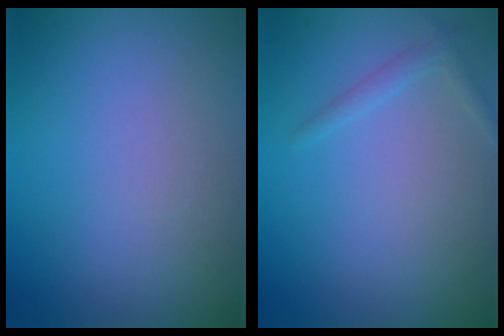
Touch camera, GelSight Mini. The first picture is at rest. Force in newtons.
{"total": 1.1, "press": 1.1, "slide": 0.0}